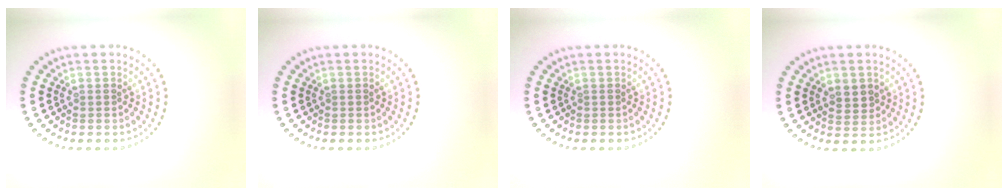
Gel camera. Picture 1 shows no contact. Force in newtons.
{"total": 0.0}
{"total": 0.0}
{"total": 1.5, "press": 1.4, "slide": 0.5}